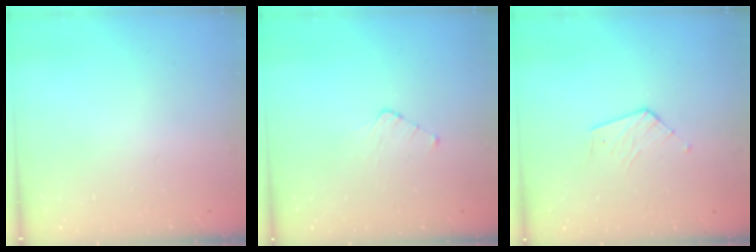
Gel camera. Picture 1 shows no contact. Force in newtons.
{"total": 2.5, "press": 2.5, "slide": 0.3}
{"total": 5.6, "press": 5.6, "slide": 0.6}